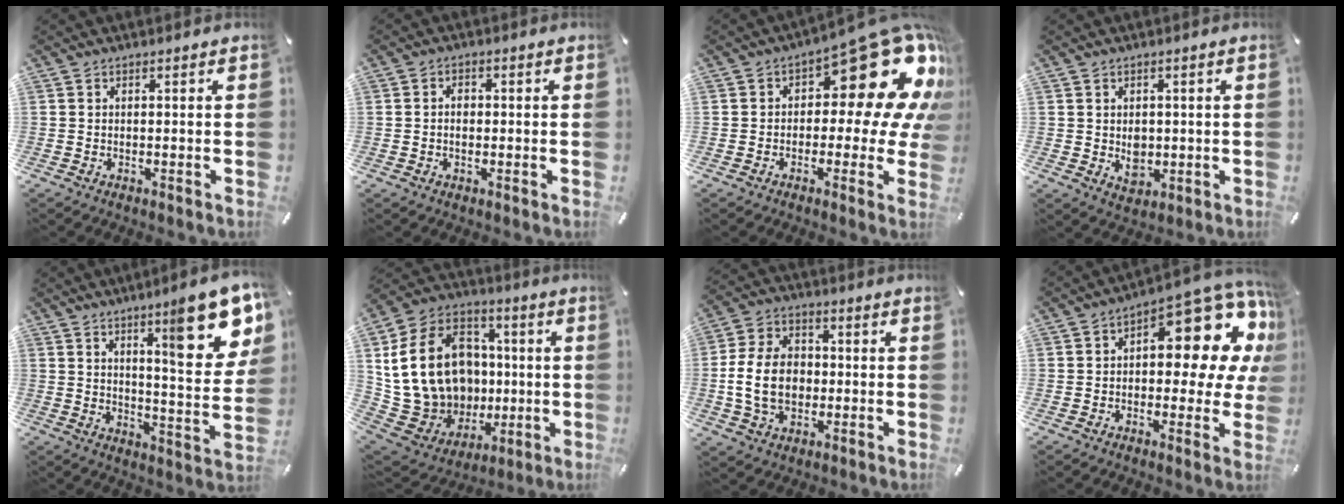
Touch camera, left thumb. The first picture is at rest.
{"total": 2.3, "force": [-0.2, 1.7, 1.6], "torque": [-0.035, 0.004, -0.004]}
{"total": 22.4, "force": [9.0, 10.2, 17.7], "torque": [-0.213, -0.071, 0.151]}
{"total": 4.2, "force": [0.2, 3.6, 2.2], "torque": [-0.012, -0.009, 0.002]}
{"total": 18.8, "force": [10.3, 4.9, 14.9], "torque": [-0.202, -0.064, 0.155]}
{"total": 22.9, "force": [2.2, 18.9, 12.7], "torque": [-0.248, -0.011, 0.070]}
{"total": 12.4, "force": [-1.2, 9.5, 7.9], "torque": [-0.179, 0.014, -0.020]}
{"total": 14.8, "force": [8.0, 6.4, 10.7], "torque": [-0.126, -0.088, 0.127]}